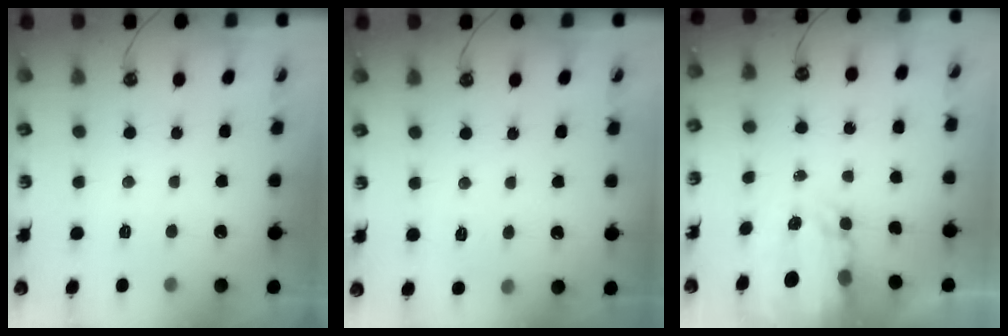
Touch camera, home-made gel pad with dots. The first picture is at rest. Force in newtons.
{"total": 4.8, "press": 4.8, "slide": 0.6}
{"total": 3.9, "press": 3.9, "slide": 0.4}